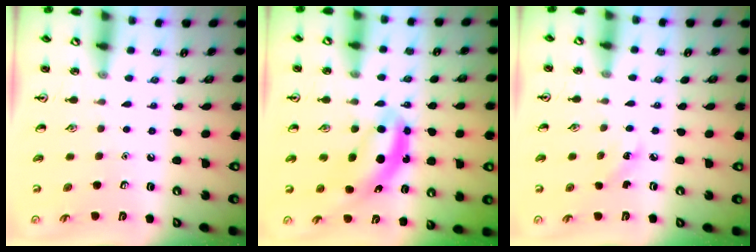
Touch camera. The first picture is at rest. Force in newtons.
{"total": 5.6, "press": 5.5, "slide": 1.2}
{"total": 4.2, "press": 4.0, "slide": 1.4}